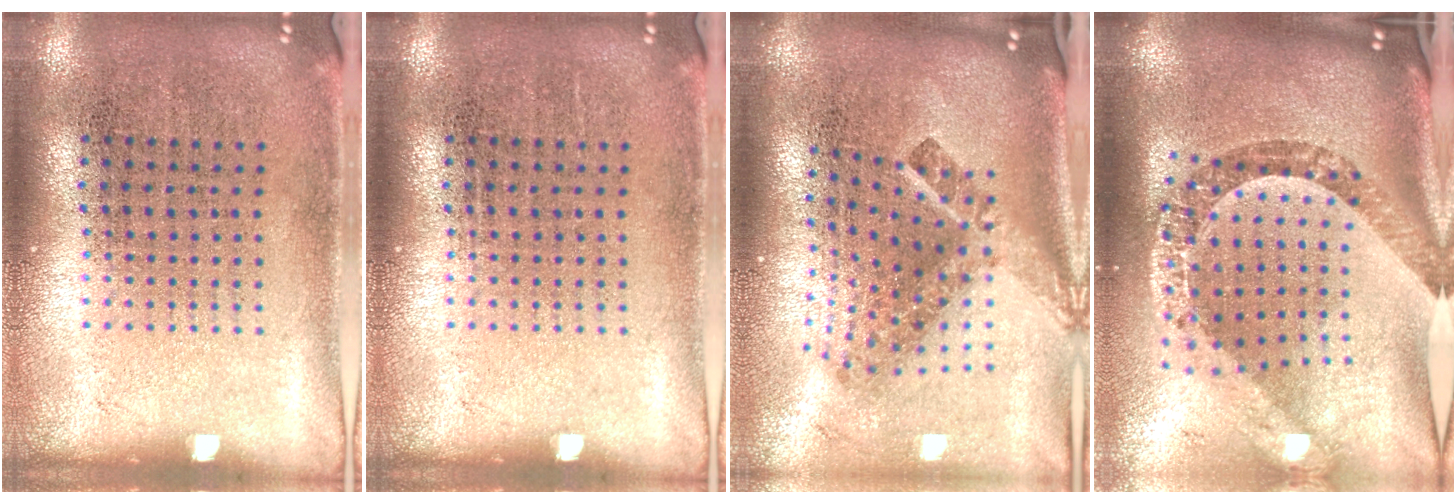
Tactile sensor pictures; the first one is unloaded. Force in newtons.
{"total": 0.0}
{"total": 2.7, "press": 1.6, "slide": 2.1}
{"total": 2.8, "press": 2.1, "slide": 1.8}